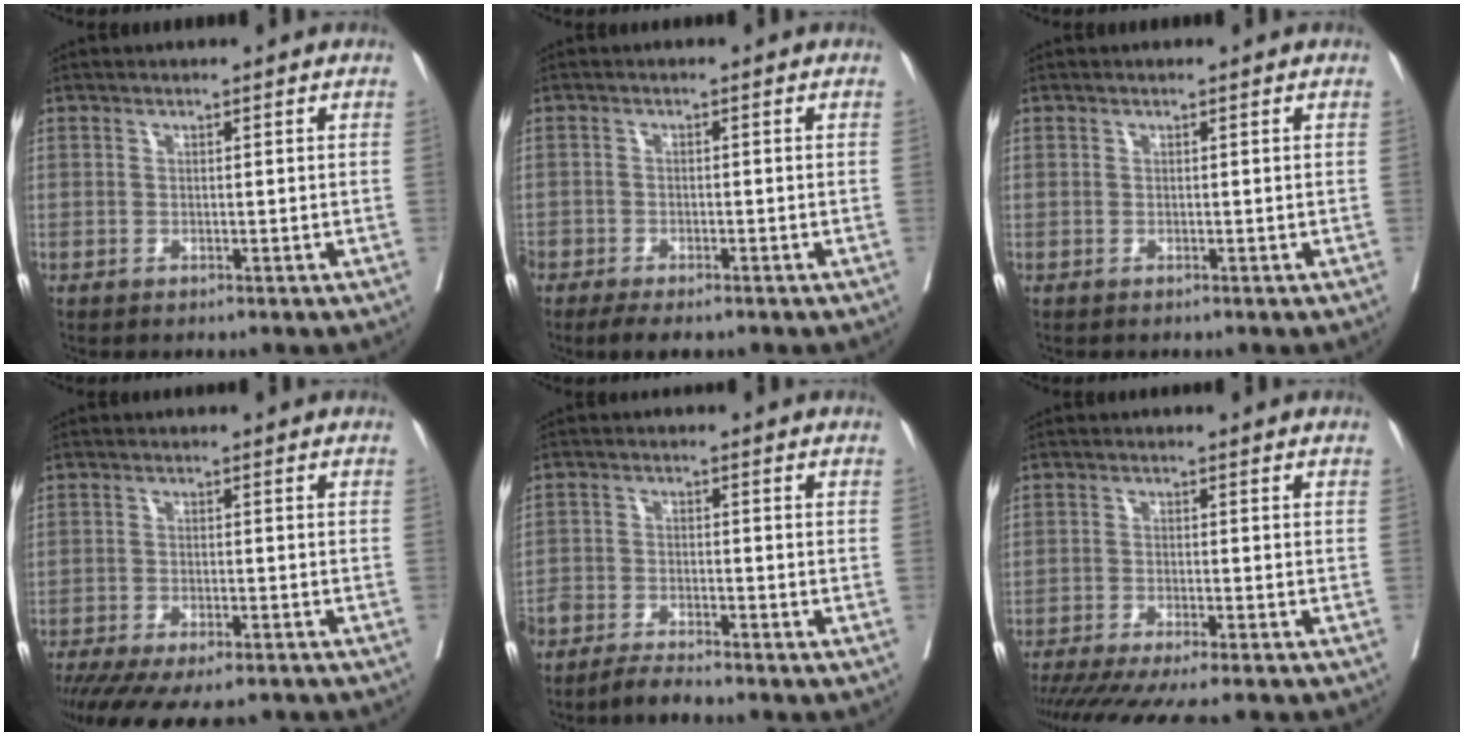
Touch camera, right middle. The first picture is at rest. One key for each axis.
{"total": 5.9, "fx": -4.6, "fy": 2.0, "fz": 3.1, "tx": -0.048, "ty": -0.012, "tz": -0.075}
{"total": 0.0}
{"total": 14.6, "fx": -12.2, "fy": 3.6, "fz": 7.1, "tx": -0.144, "ty": -0.027, "tz": -0.173}
{"total": 5.7, "fx": -5.2, "fy": 0.4, "fz": 2.2, "tx": -0.031, "ty": -0.011, "tz": -0.092}
{"total": 15.4, "fx": -13.4, "fy": 0.7, "fz": 7.5, "tx": -0.111, "ty": -0.041, "tz": -0.195}